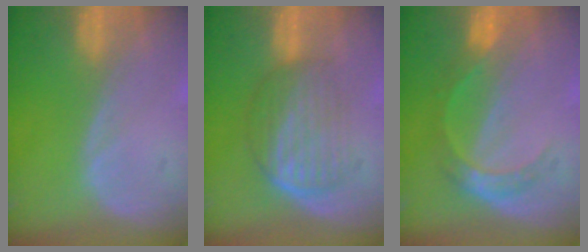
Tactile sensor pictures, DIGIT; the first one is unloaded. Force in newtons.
{"total": 6.9, "press": 6.0, "slide": 3.5}
{"total": 5.3, "press": 4.8, "slide": 2.2}